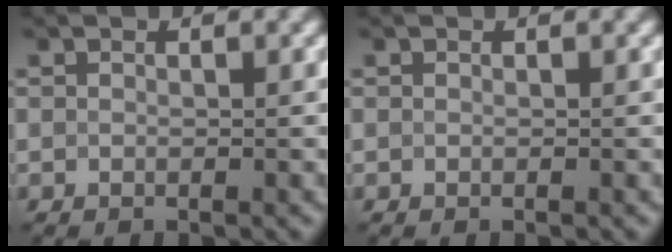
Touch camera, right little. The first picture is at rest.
{"total": 0.0}